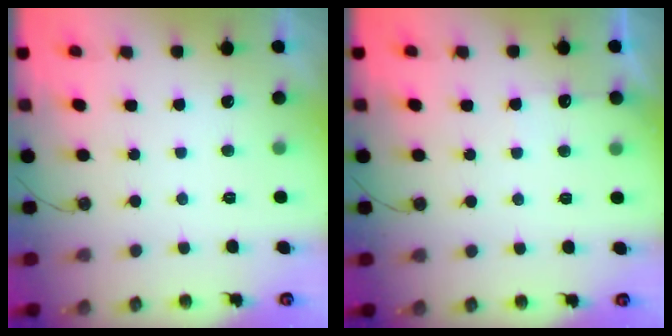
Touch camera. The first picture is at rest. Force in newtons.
{"total": 5.7, "press": 5.6, "slide": 0.6}